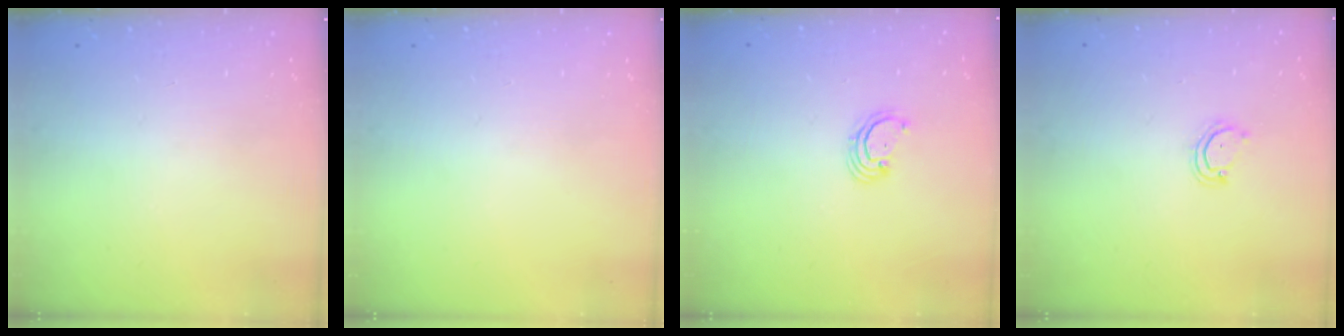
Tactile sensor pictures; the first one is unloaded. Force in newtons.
{"total": 0.0}
{"total": 2.6, "press": 2.6, "slide": 0.3}
{"total": 3.6, "press": 3.6, "slide": 0.3}